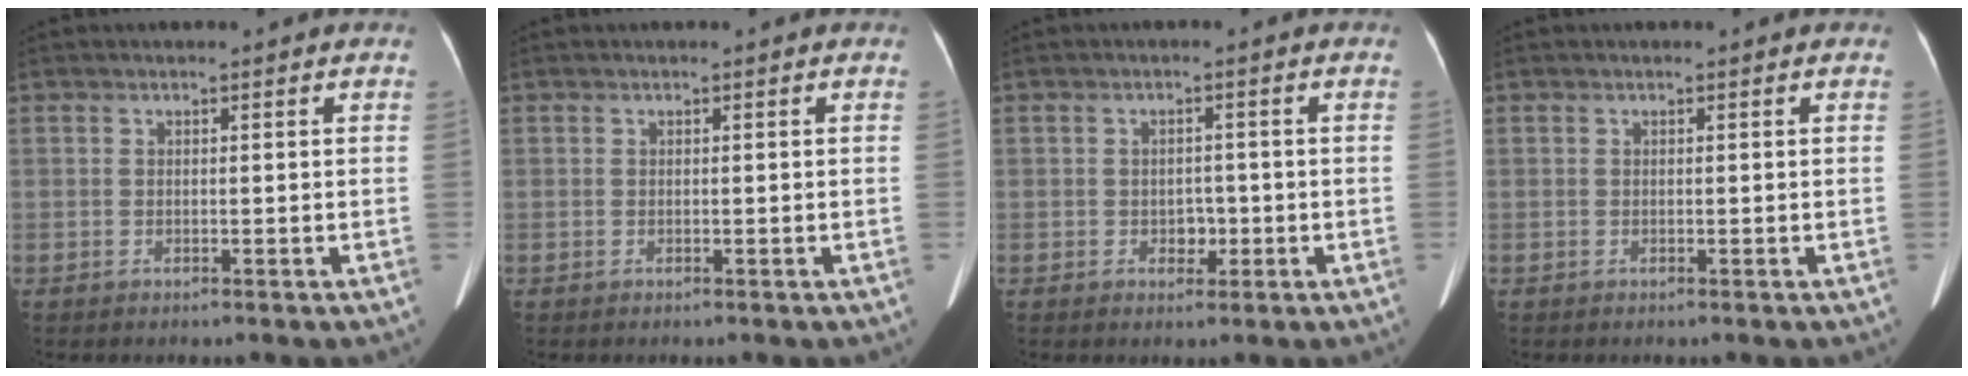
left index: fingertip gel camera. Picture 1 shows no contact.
{"total": 0.0}
{"total": 2.2, "force": [-0.6, 1.7, 1.3], "torque": [-0.016, 0.004, -0.005]}
{"total": 0.0}